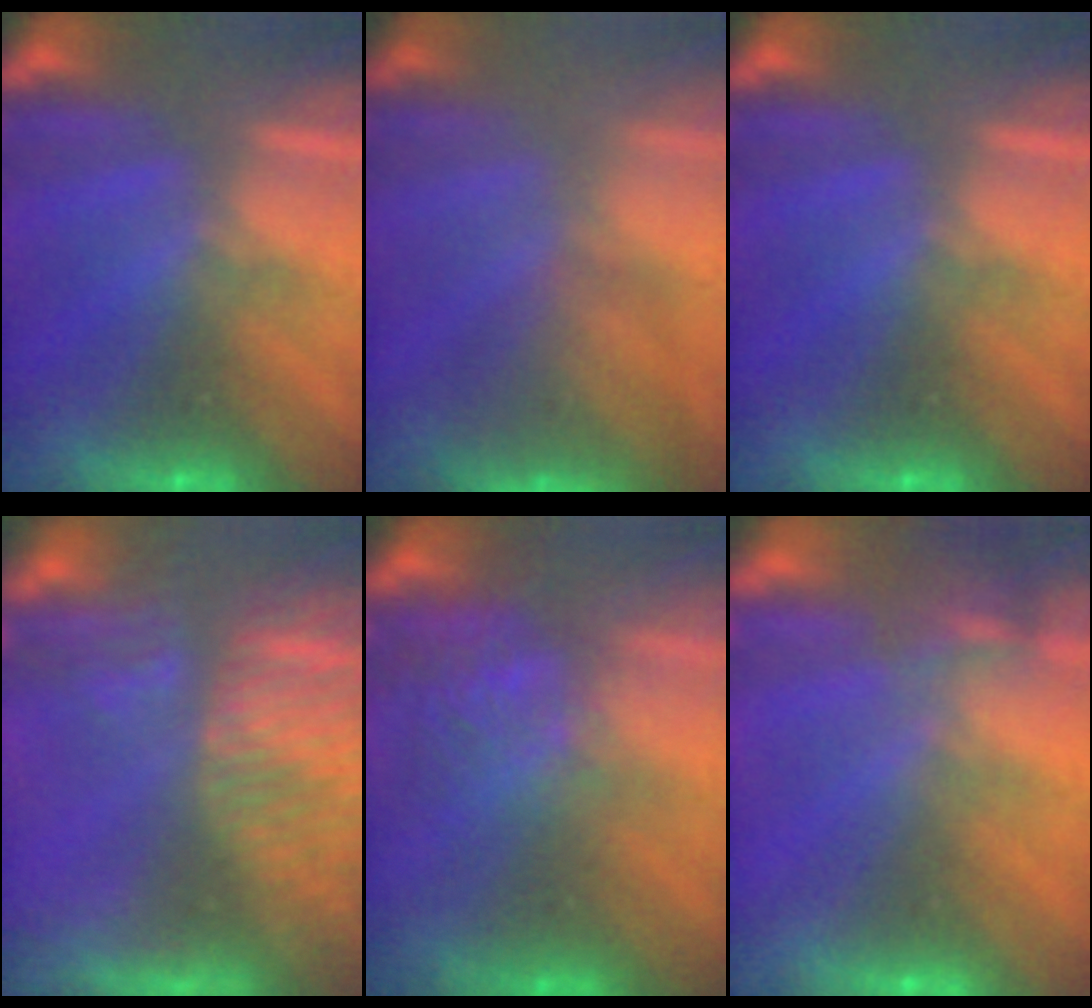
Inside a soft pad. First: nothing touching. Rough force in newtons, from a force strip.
{"total": 8.8}
{"total": 0.0}
{"total": 6.9}
{"total": 4.7}
{"total": 7.1}